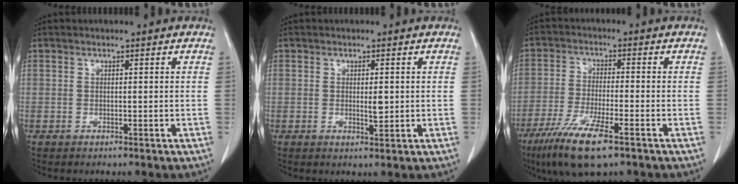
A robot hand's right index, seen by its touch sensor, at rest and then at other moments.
{"total": 1.9, "force": [0.2, 0.7, 1.8], "torque": [-0.029, -0.003, 0.005]}
{"total": 10.1, "force": [-6.2, 1.4, 7.9], "torque": [-0.154, -0.025, -0.107]}